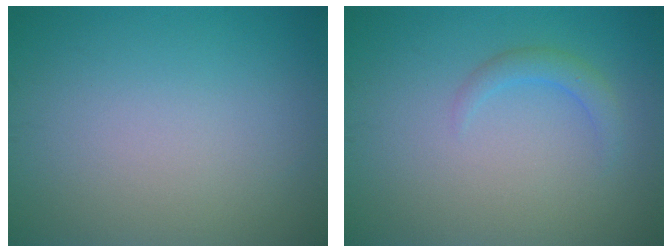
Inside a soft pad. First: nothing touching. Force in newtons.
{"total": 1.6, "press": 1.6, "slide": 0.0}